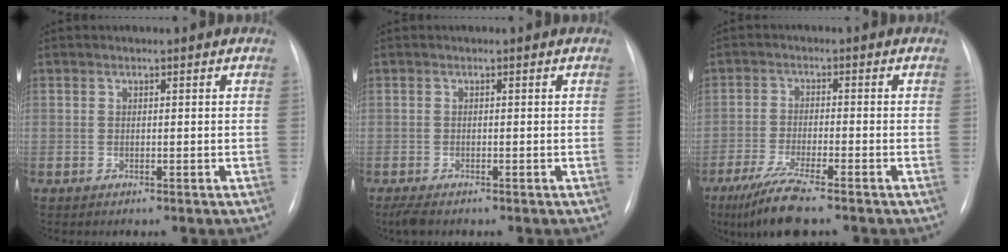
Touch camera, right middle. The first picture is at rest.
{"total": 2.1, "force": [-1.6, 0.6, 1.3], "torque": [-0.032, -0.008, -0.027]}
{"total": 8.1, "force": [-5.9, 0.5, 5.5], "torque": [-0.109, -0.027, -0.102]}